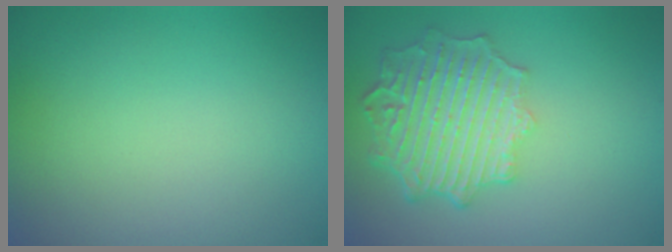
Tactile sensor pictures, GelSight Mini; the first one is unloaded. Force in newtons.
{"total": 6.4, "press": 5.0, "slide": 4.0}